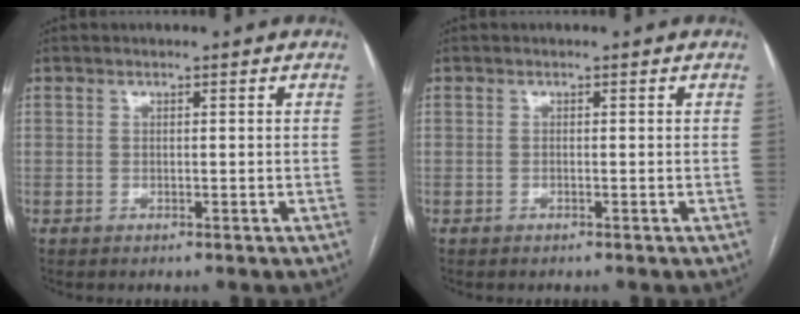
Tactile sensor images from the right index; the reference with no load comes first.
{"total": 0.0}